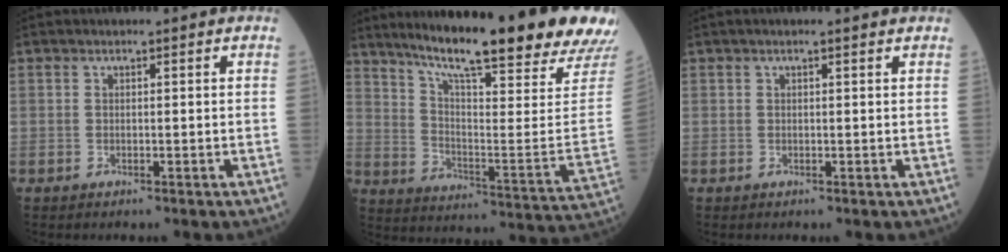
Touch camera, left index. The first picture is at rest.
{"total": 26.9, "force": [22.2, 0.5, 15.3], "torque": [-0.244, -0.074, 0.298]}
{"total": 1.4, "force": [1.1, -0.1, 0.9], "torque": [-0.015, 0.013, 0.016]}